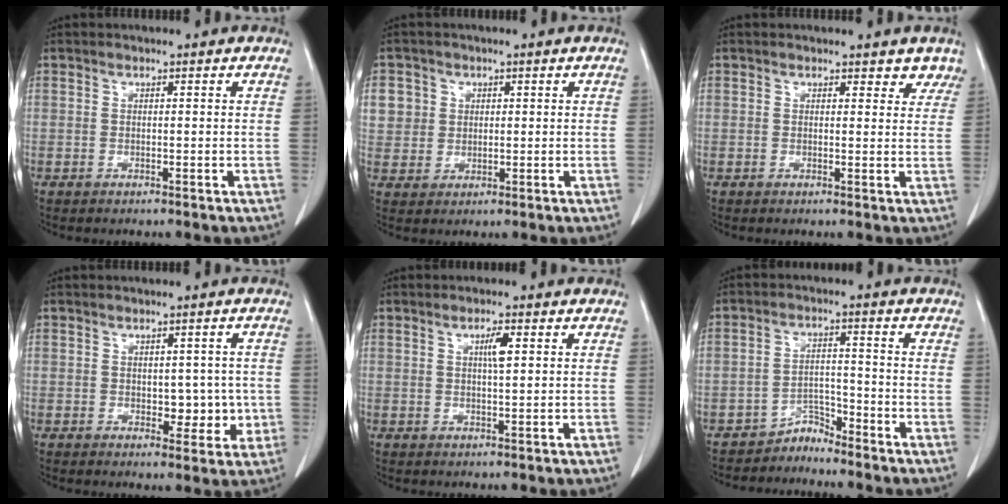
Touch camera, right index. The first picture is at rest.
{"total": 5.5, "force": [1.7, 5.1, 0.7], "torque": [-0.010, 0.009, 0.041]}
{"total": 3.4, "force": [2.8, 1.7, 0.6], "torque": [0.019, -0.006, 0.018]}
{"total": 4.7, "force": [-0.3, 3.1, 3.5], "torque": [-0.031, 0.007, 0.005]}
{"total": 2.7, "force": [0.8, 0.3, 2.5], "torque": [-0.044, 0.000, 0.014]}
{"total": 3.1, "force": [-2.9, 0.7, -0.8], "torque": [0.024, 0.004, -0.050]}